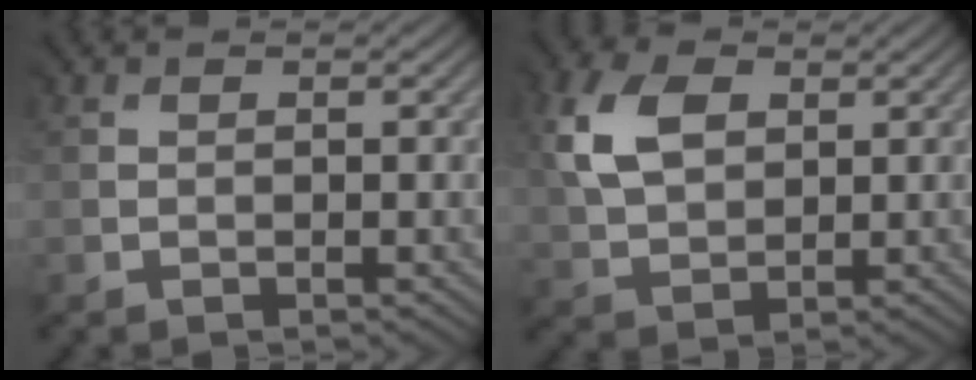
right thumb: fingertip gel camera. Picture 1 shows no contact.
{"total": 6.3, "force": [2.5, 4.3, 3.8], "torque": [-0.113, 0.013, 0.046]}